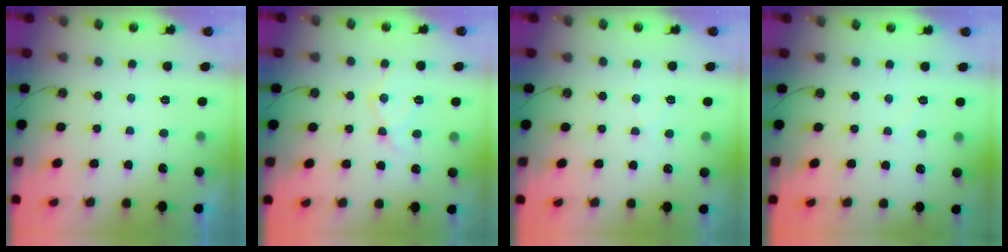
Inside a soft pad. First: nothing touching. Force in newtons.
{"total": 10.0, "press": 10.0, "slide": 0.9}
{"total": 4.6, "press": 4.6, "slide": 0.4}
{"total": 2.7, "press": 2.7, "slide": 0.4}